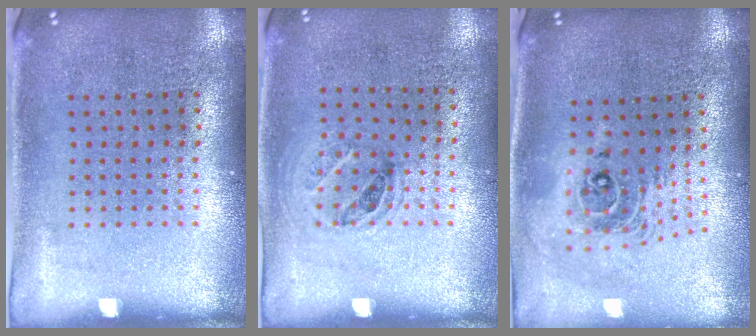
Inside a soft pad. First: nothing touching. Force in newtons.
{"total": 1.0, "press": 0.7, "slide": 0.6}
{"total": 2.1, "press": 1.6, "slide": 1.4}